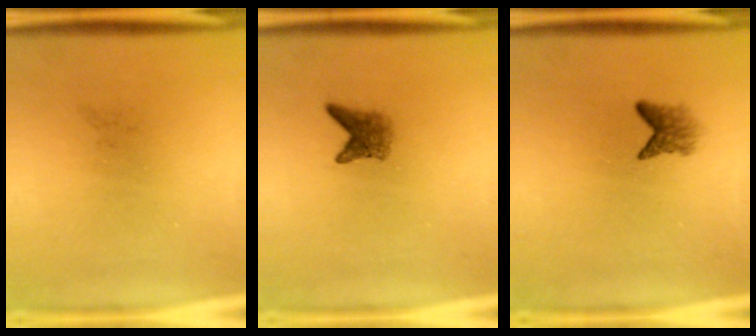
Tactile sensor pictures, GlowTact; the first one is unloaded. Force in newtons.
{"total": 2.4}
{"total": 2.2}